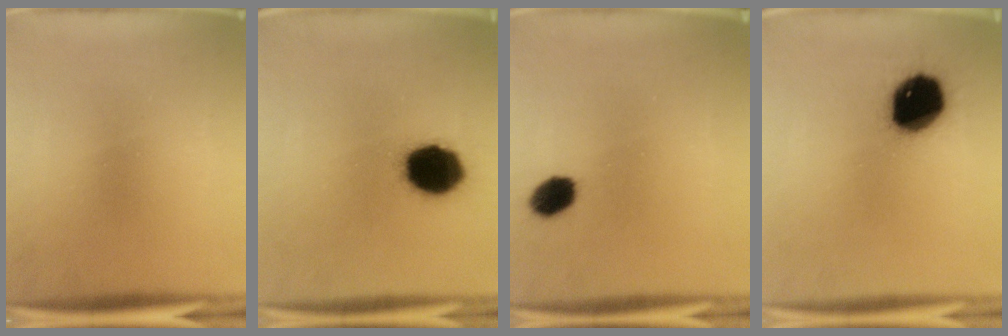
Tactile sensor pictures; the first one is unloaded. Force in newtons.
{"total": 16.0}
{"total": 5.5}
{"total": 16.3}